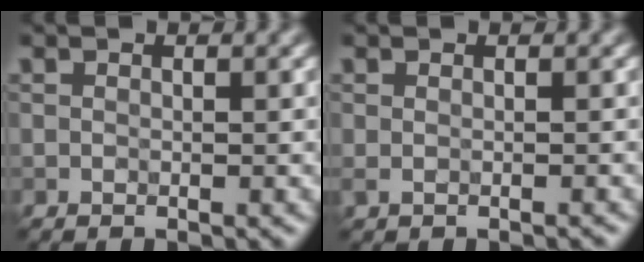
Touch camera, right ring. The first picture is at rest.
{"total": 1.2, "force": [-0.6, 0.7, 0.8], "torque": [-0.014, 0.000, -0.009]}